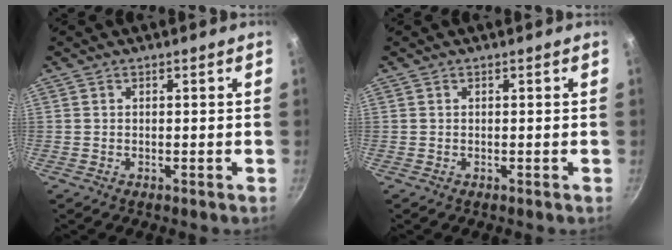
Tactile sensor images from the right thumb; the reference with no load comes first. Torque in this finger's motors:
{"motor_torque": [0.02, -0.11, 0.17, 0.32, 0.04]}